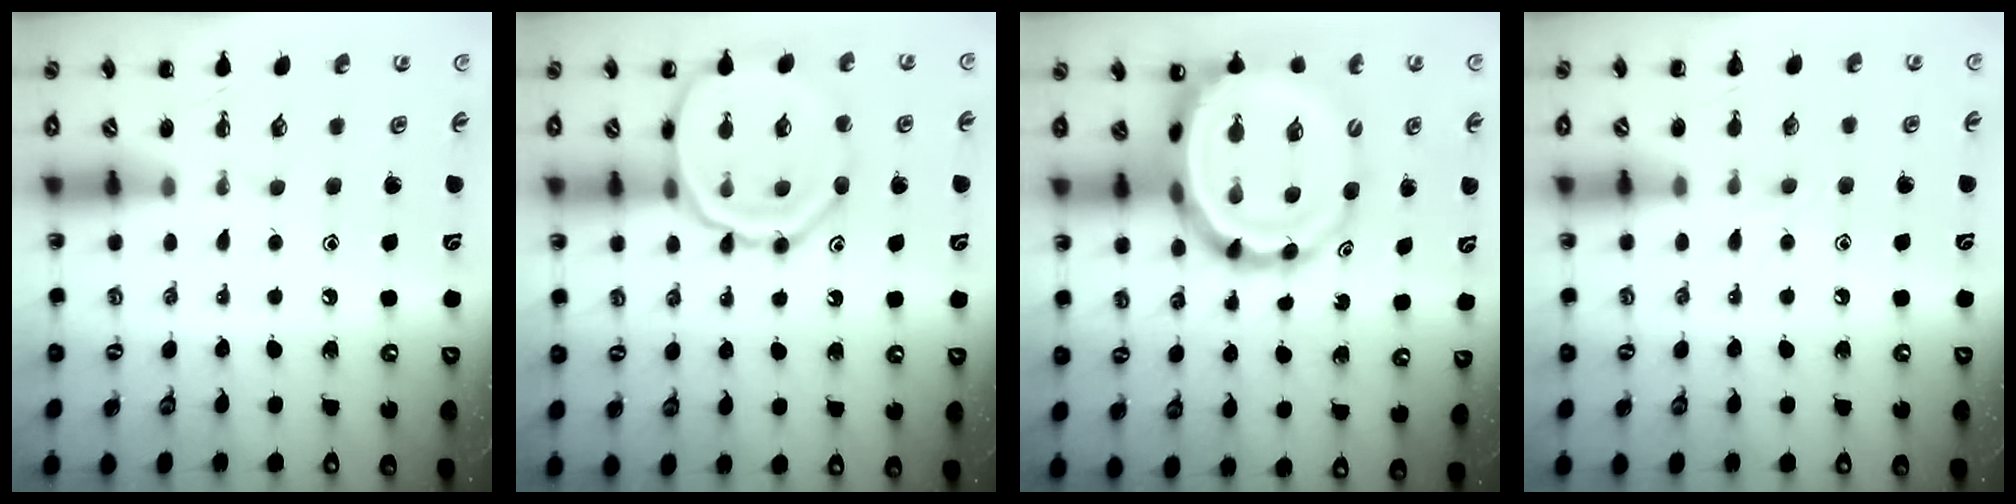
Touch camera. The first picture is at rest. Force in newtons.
{"total": 15.4, "press": 15.4, "slide": 1.2}
{"total": 13.7, "press": 13.2, "slide": 3.7}
{"total": 6.2, "press": 6.0, "slide": 1.2}